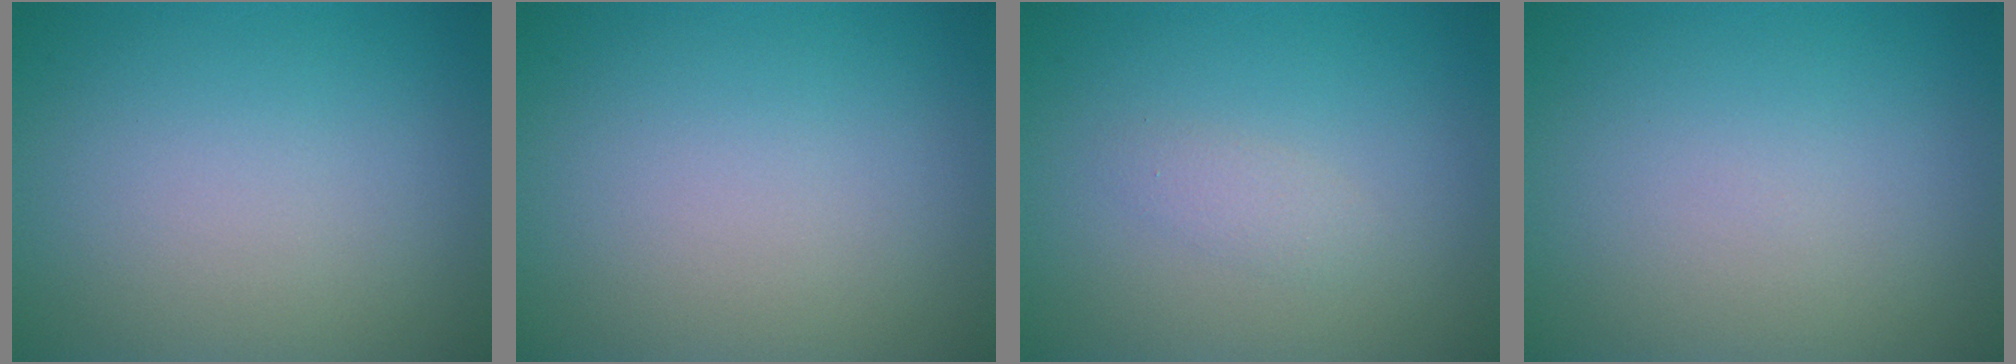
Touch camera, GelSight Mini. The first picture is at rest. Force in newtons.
{"total": 0.0}
{"total": 1.1, "press": 1.1, "slide": 0.0}
{"total": 0.0}